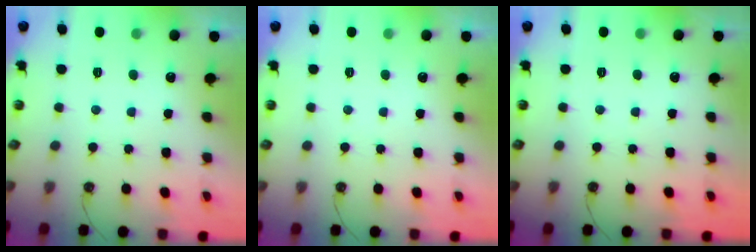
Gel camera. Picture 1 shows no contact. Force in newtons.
{"total": 0.0}
{"total": 0.0}